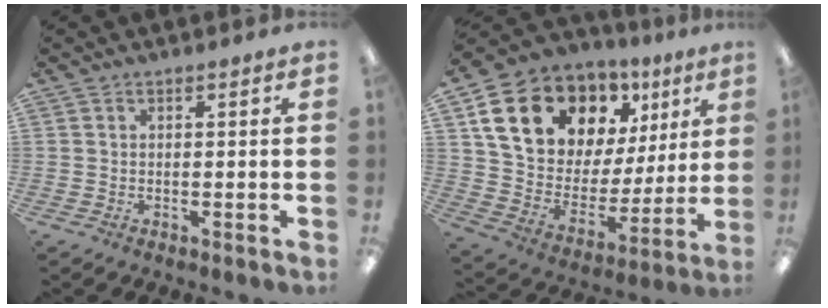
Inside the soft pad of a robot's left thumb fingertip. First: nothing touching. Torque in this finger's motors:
{"motor_torque": [1.75, 2.24, 1.39, -1.38, 0.20]}